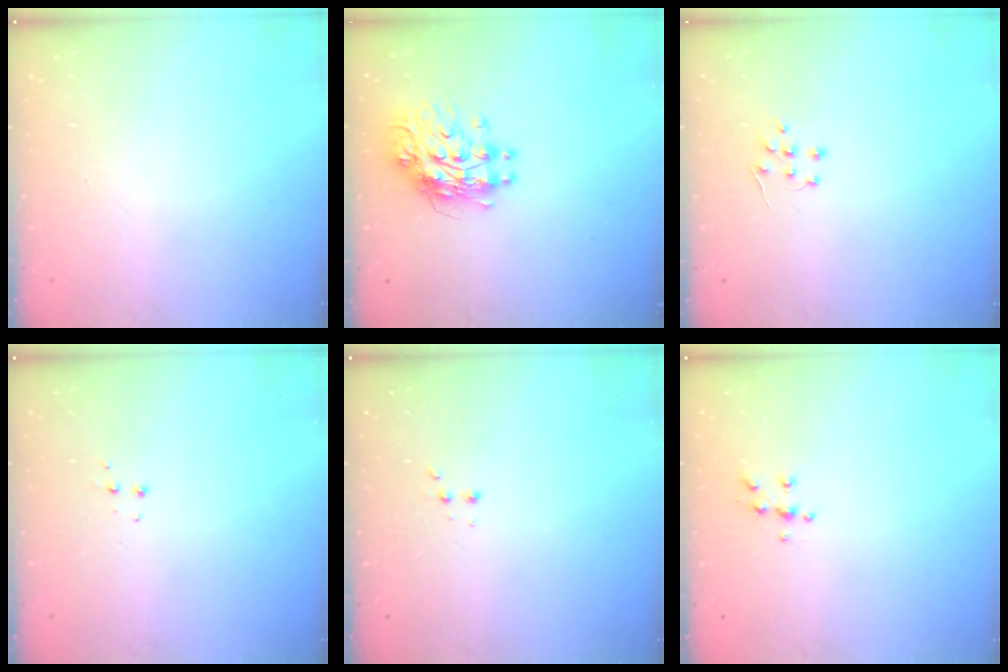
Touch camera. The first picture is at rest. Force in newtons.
{"total": 11.5, "press": 11.4, "slide": 0.9}
{"total": 5.1, "press": 5.1, "slide": 0.7}
{"total": 3.7, "press": 3.7, "slide": 0.4}
{"total": 2.9, "press": 2.7, "slide": 1.0}
{"total": 5.5, "press": 5.5, "slide": 0.5}